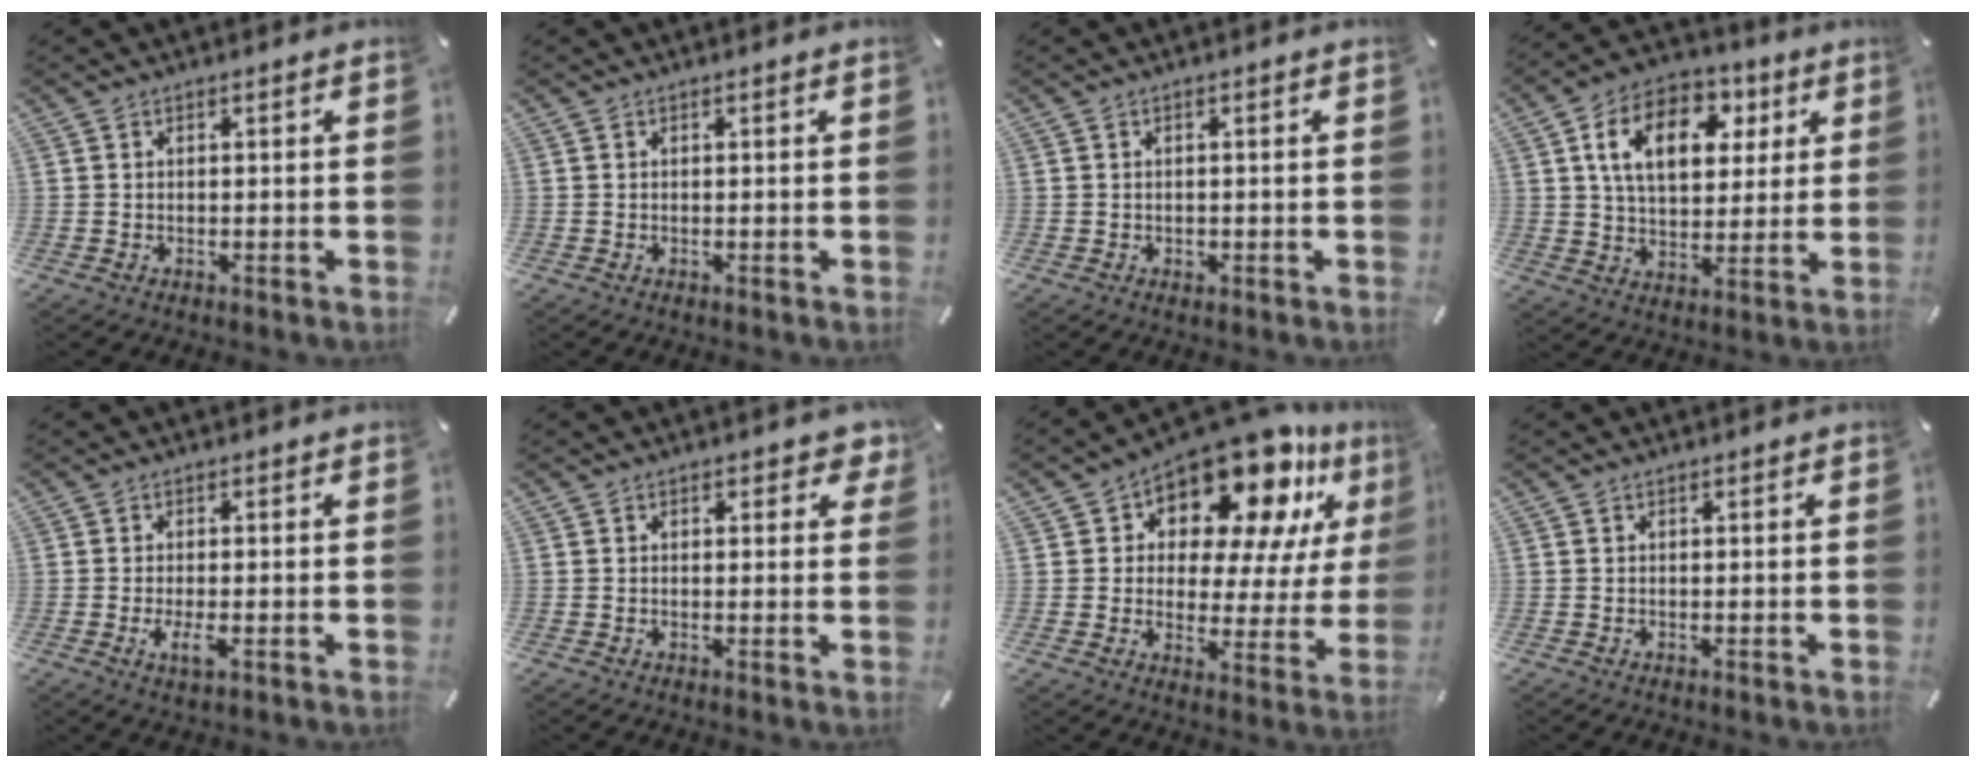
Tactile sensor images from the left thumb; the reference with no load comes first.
{"total": 0.0}
{"total": 0.7, "force": [-0.1, 0.6, 0.2], "torque": [-0.004, 0.004, -0.004]}
{"total": 14.8, "force": [5.3, 10.2, 9.3], "torque": [-0.146, -0.003, 0.094]}
{"total": 3.8, "force": [-0.9, 1.2, 3.5], "torque": [-0.069, -0.012, -0.022]}
{"total": 2.5, "force": [1.2, 1.4, 1.7], "torque": [-0.012, -0.004, 0.015]}
{"total": 16.9, "force": [12.6, 7.7, 8.4], "torque": [-0.137, -0.100, 0.215]}
{"total": 0.0}